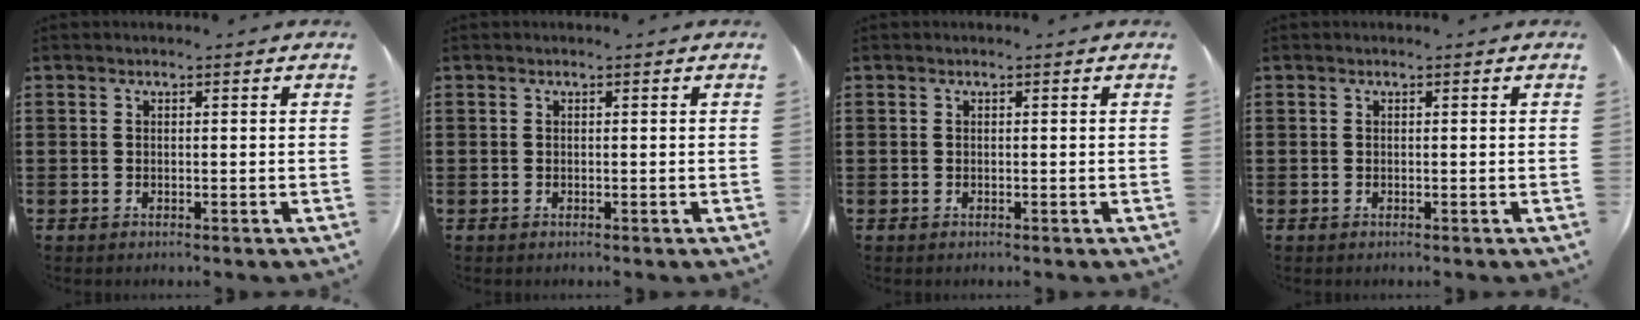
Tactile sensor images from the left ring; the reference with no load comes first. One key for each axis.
{"total": 0.0}
{"total": 0.0}
{"total": 0.0}